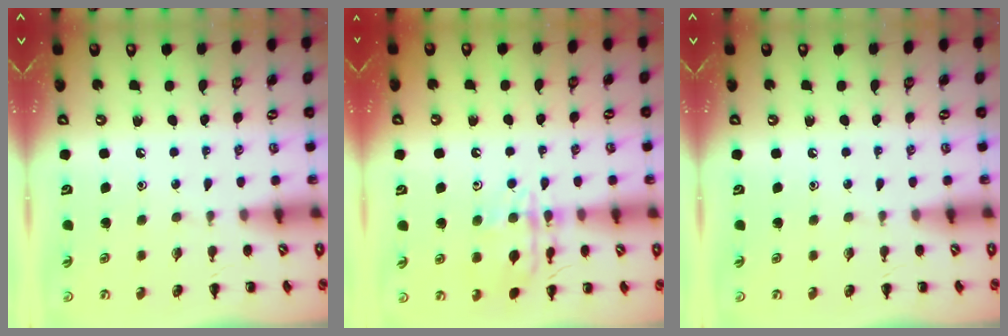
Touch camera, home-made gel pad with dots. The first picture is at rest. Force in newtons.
{"total": 13.0, "press": 13.0, "slide": 0.7}
{"total": 0.0}